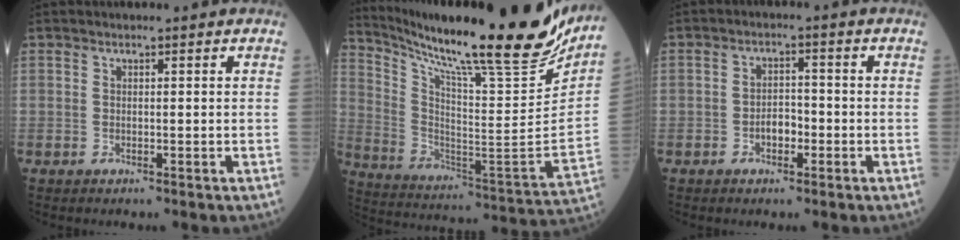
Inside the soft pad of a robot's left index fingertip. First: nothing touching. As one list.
[{"total": 27.7, "force": [23.3, 1.1, 14.9], "torque": [-0.260, -0.084, 0.347]}, {"total": 3.1, "force": [-1.5, 1.6, 2.2], "torque": [-0.033, 0.005, -0.029]}]